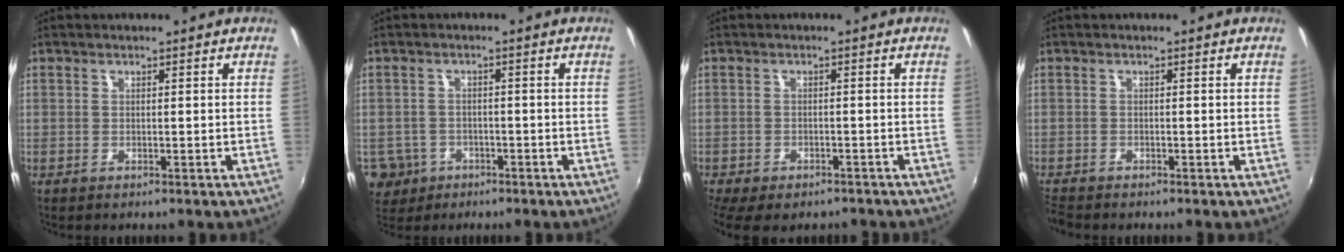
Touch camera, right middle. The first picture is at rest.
{"total": 6.1, "force": [-2.7, 5.3, 1.6], "torque": [-0.048, -0.001, -0.038]}
{"total": 9.2, "force": [-7.0, 3.8, 4.6], "torque": [-0.109, -0.040, -0.106]}
{"total": 2.5, "force": [-2.3, 0.3, 0.7], "torque": [-0.020, -0.017, -0.047]}